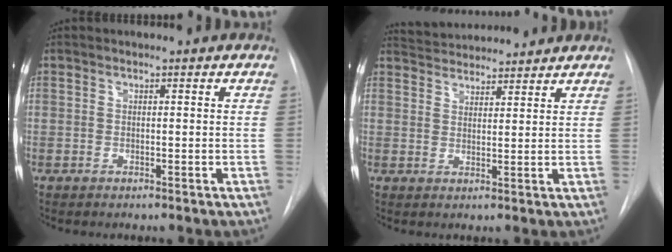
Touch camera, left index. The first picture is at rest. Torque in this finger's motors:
{"motor_torque": [-0.60, -1.08, 0.04, 0.00]}